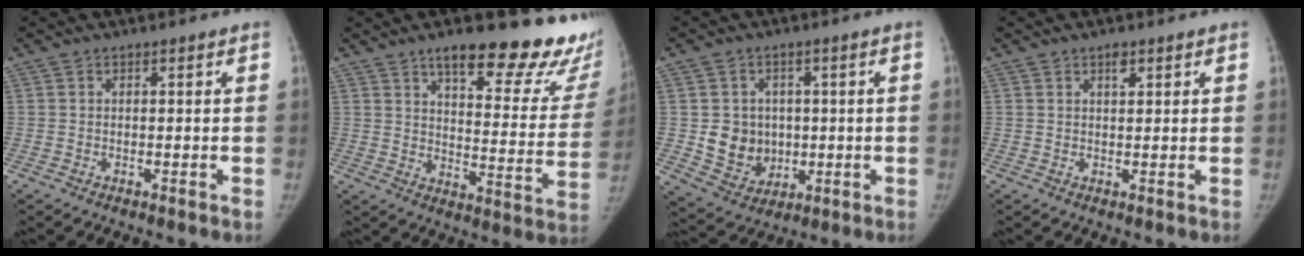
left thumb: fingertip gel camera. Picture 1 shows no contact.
{"total": 25.5, "force": [18.2, 7.7, 16.0], "torque": [-0.166, -0.094, 0.232]}
{"total": 9.0, "force": [0.2, 8.0, 4.0], "torque": [-0.023, -0.002, 0.021]}
{"total": 1.8, "force": [1.1, 0.9, 1.1], "torque": [-0.011, -0.005, 0.017]}